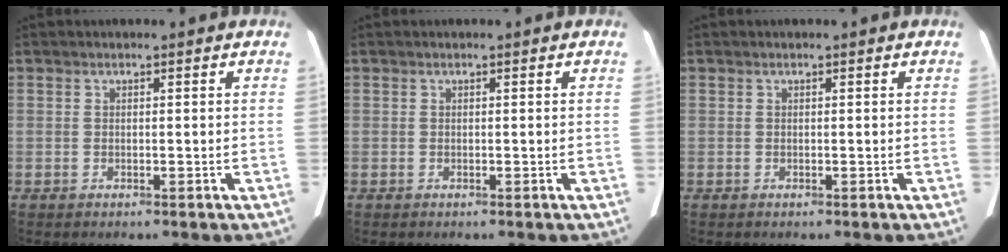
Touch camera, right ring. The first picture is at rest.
{"total": 0.0}
{"total": 0.0}